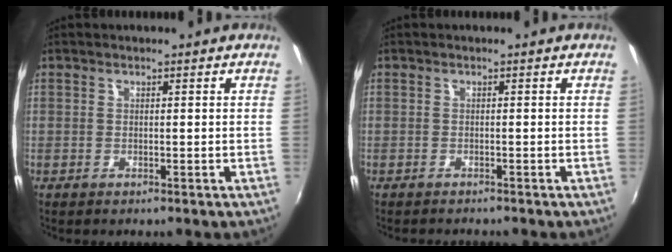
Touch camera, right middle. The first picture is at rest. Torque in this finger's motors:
{"motor_torque": [0.02, -0.06, -0.02, 0.00]}